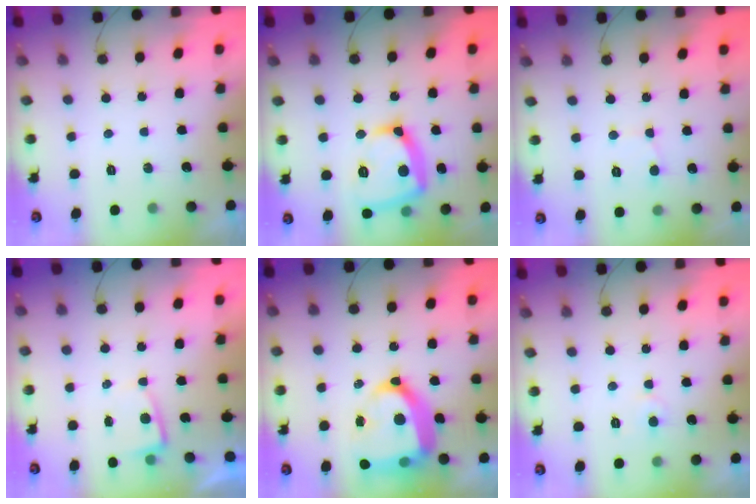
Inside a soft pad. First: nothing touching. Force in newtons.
{"total": 16.8, "press": 16.7, "slide": 1.6}
{"total": 2.2, "press": 2.2, "slide": 0.2}
{"total": 2.2, "press": 2.2, "slide": 0.4}
{"total": 20.1, "press": 20.0, "slide": 1.7}
{"total": 3.9, "press": 3.8, "slide": 0.5}